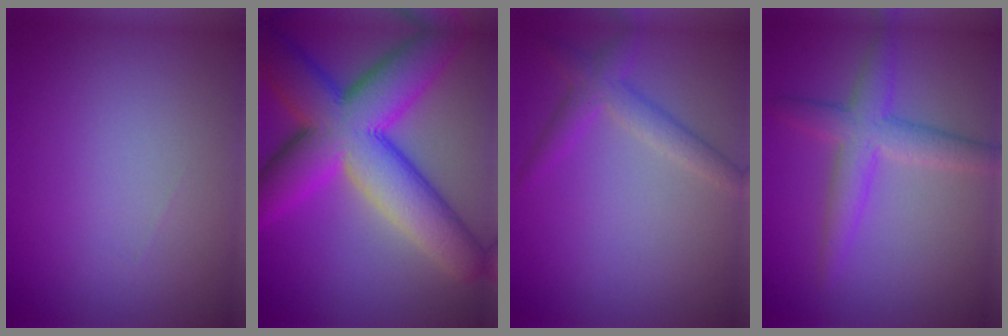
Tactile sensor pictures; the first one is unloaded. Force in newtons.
{"total": 13.3, "press": 13.3, "slide": 0.5}
{"total": 2.7, "press": 2.7, "slide": 0.1}
{"total": 4.0, "press": 4.0, "slide": 0.1}